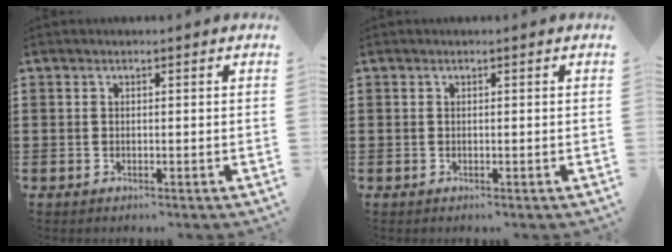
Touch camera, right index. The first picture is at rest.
{"total": 0.0}